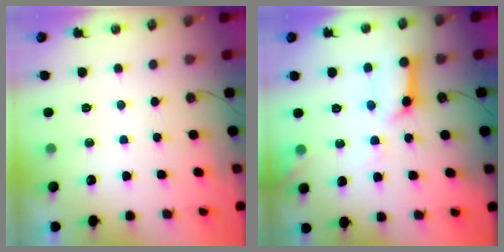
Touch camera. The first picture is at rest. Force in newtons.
{"total": 10.8, "press": 10.8, "slide": 0.8}